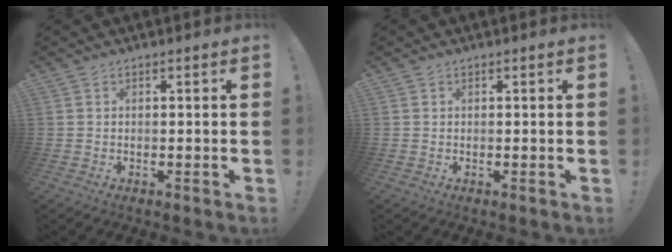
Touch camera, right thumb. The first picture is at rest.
{"total": 0.0}